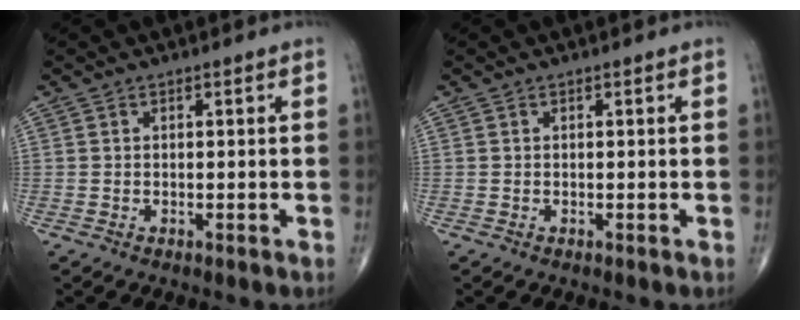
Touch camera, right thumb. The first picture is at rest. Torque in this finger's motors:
{"motor_torque": [0.00, 0.00, 0.00, 0.00, 0.00]}